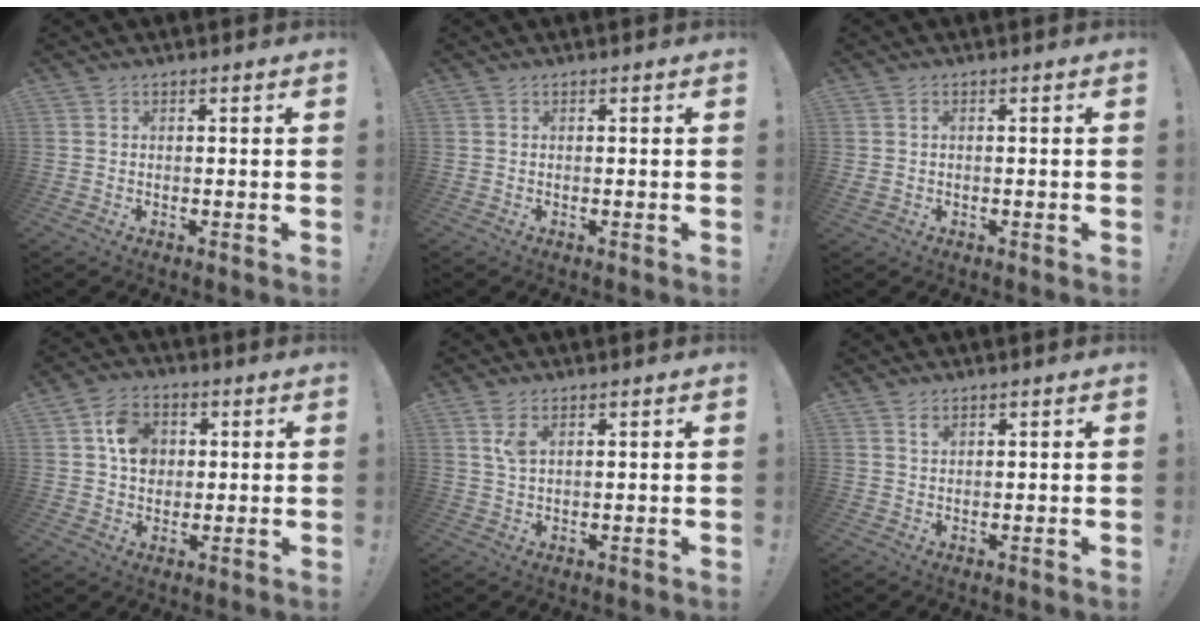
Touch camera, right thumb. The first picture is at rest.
{"total": 0.0}
{"total": 0.8, "force": [0.0, 0.6, 0.6], "torque": [-0.011, 0.002, 0.000]}
{"total": 9.6, "force": [2.2, 7.7, 5.4], "torque": [-0.085, 0.012, 0.047]}
{"total": 3.8, "force": [1.8, 1.6, 2.9], "torque": [-0.058, 0.000, 0.031]}
{"total": 1.5, "force": [1.1, 0.8, 0.7], "torque": [-0.002, -0.005, 0.017]}